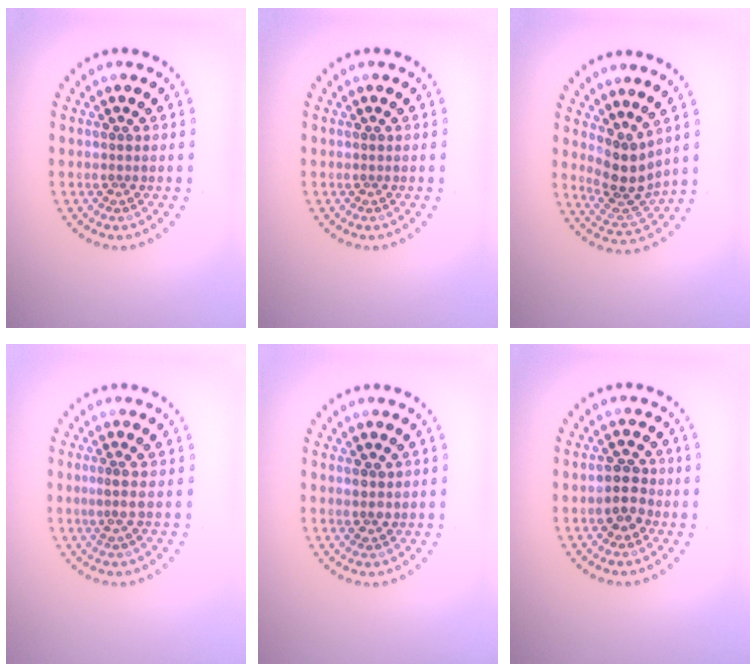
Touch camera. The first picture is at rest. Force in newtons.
{"total": 0.0}
{"total": 3.8, "press": 3.0, "slide": 2.4}
{"total": 1.0, "press": 0.6, "slide": 0.8}
{"total": 1.1, "press": 1.0, "slide": 0.3}
{"total": 2.4, "press": 2.3, "slide": 0.7}